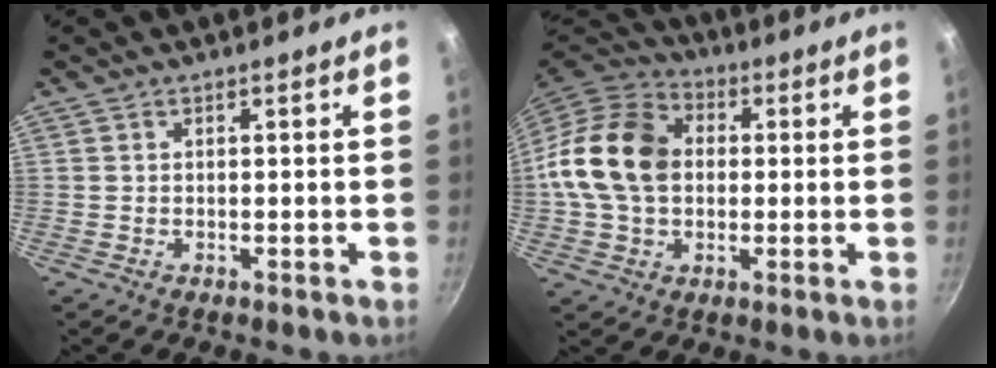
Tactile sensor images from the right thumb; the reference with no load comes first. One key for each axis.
{"total": 16.9, "fx": 0.9, "fy": 12.7, "fz": 11.1, "tx": -0.184, "ty": 0.027, "tz": 0.002}